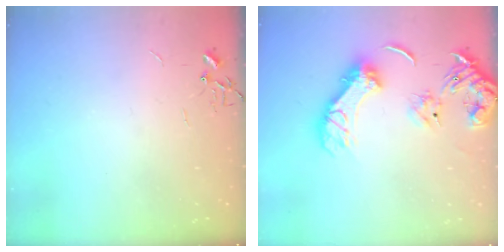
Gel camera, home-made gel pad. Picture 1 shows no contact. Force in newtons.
{"total": 16.0, "press": 15.9, "slide": 1.7}